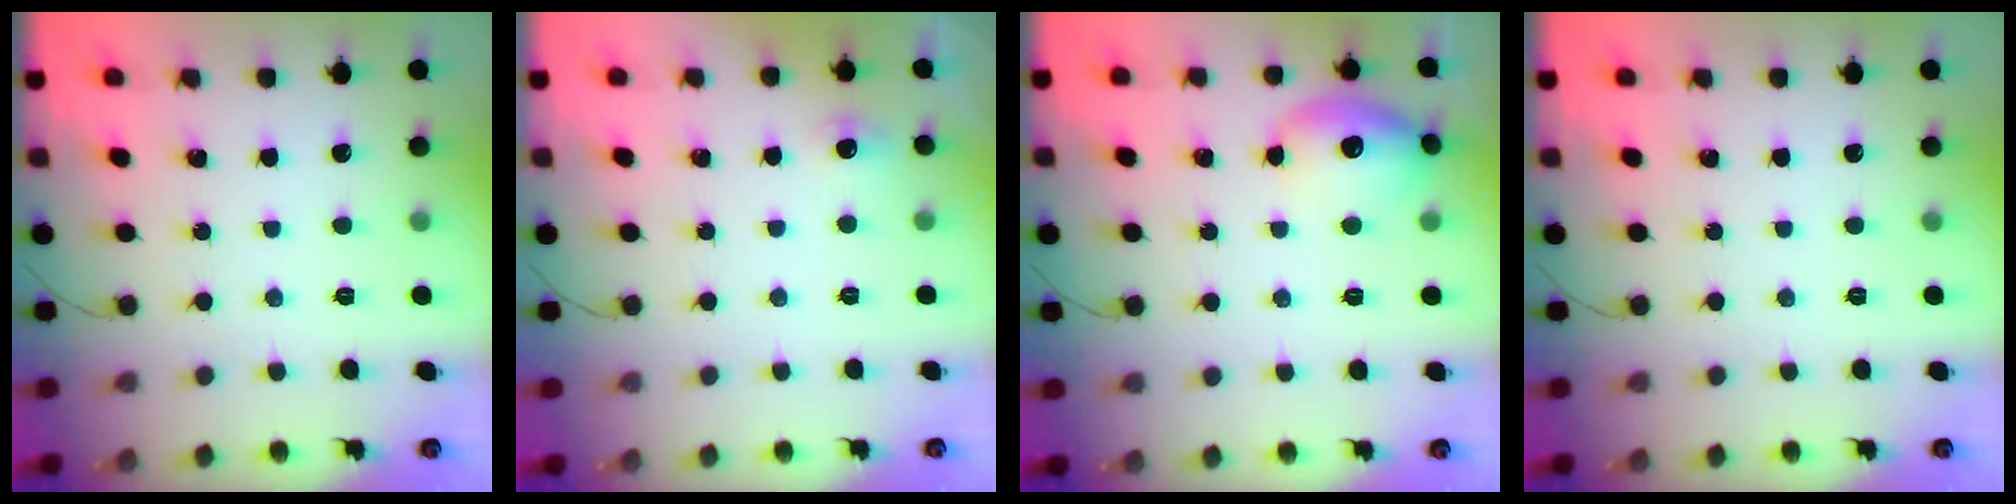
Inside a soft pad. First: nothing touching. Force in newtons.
{"total": 4.3, "press": 3.8, "slide": 2.1}
{"total": 11.7, "press": 11.5, "slide": 1.7}
{"total": 0.0}